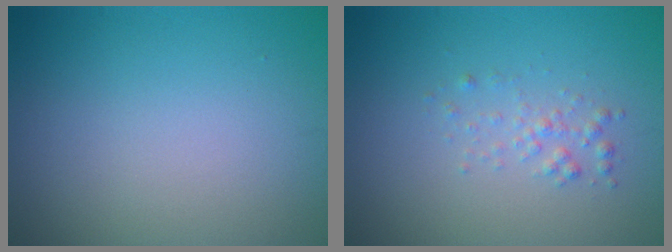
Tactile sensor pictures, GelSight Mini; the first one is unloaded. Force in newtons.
{"total": 1.3, "press": 1.3, "slide": 0.1}